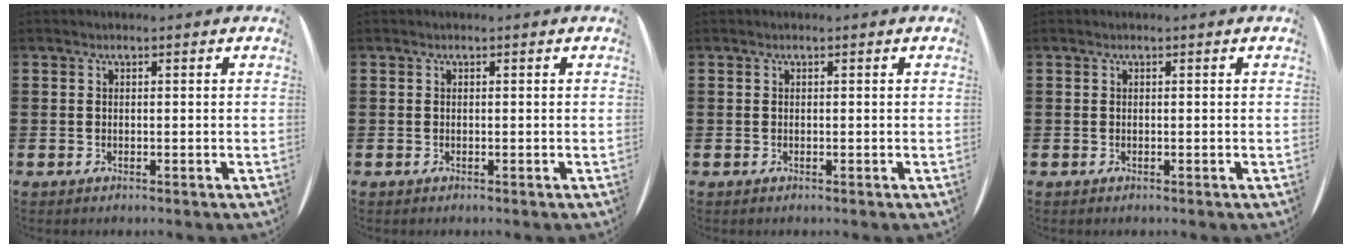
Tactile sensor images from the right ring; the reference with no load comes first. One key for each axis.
{"total": 0.0}
{"total": 0.0}
{"total": 0.0}